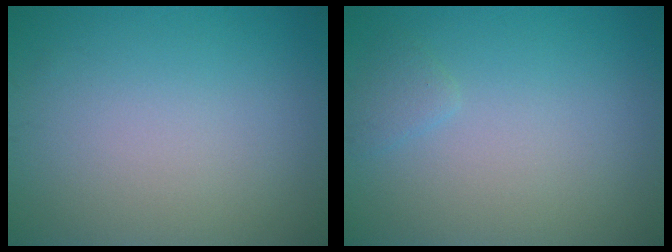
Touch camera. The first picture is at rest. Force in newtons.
{"total": 0.9, "press": 0.9, "slide": 0.1}